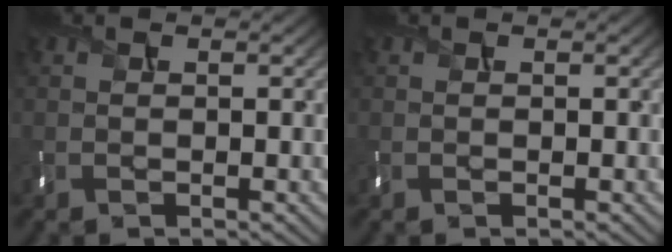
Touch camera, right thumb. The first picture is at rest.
{"total": 0.0}